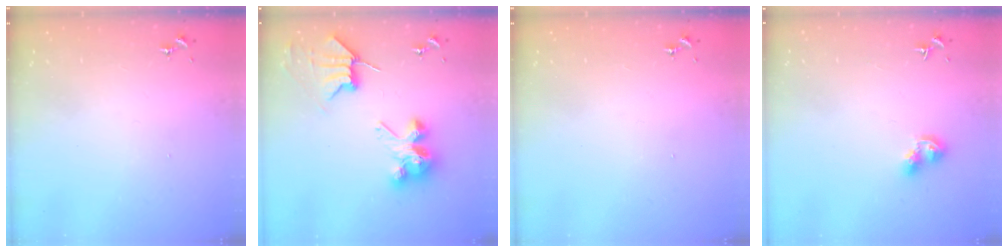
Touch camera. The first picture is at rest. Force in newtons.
{"total": 9.0, "press": 8.9, "slide": 1.3}
{"total": 0.0}
{"total": 8.3, "press": 8.3, "slide": 1.0}